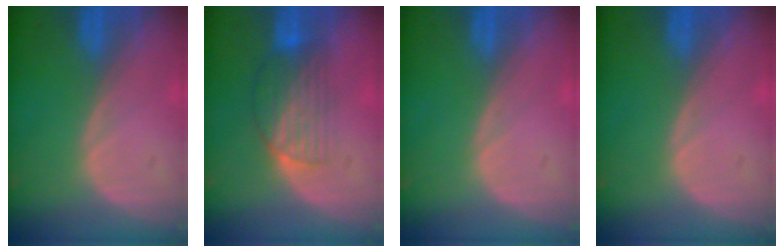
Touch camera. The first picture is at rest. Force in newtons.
{"total": 6.6, "press": 5.7, "slide": 3.3}
{"total": 0.0}
{"total": 0.0}